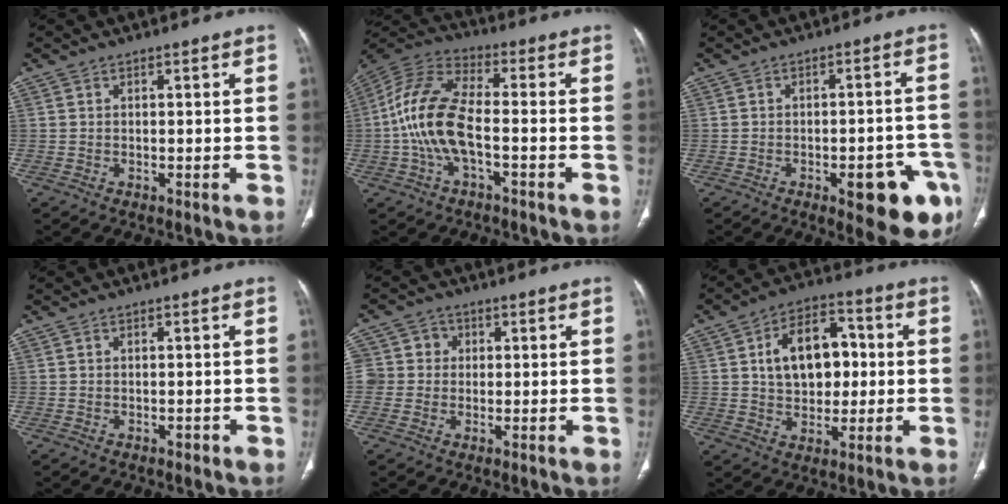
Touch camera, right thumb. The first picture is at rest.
{"total": 13.3, "force": [-2.4, 5.9, 11.7], "torque": [-0.255, 0.036, -0.052]}
{"total": 12.5, "force": [-5.5, 4.6, 10.2], "torque": [-0.093, 0.025, -0.059]}
{"total": 0.6, "force": [-0.4, 0.4, 0.3], "torque": [-0.002, 0.001, -0.005]}
{"total": 5.9, "force": [0.6, 5.7, 1.4], "torque": [-0.002, 0.013, 0.008]}
{"total": 13.6, "force": [1.8, 9.1, 9.9], "torque": [-0.121, 0.018, 0.028]}